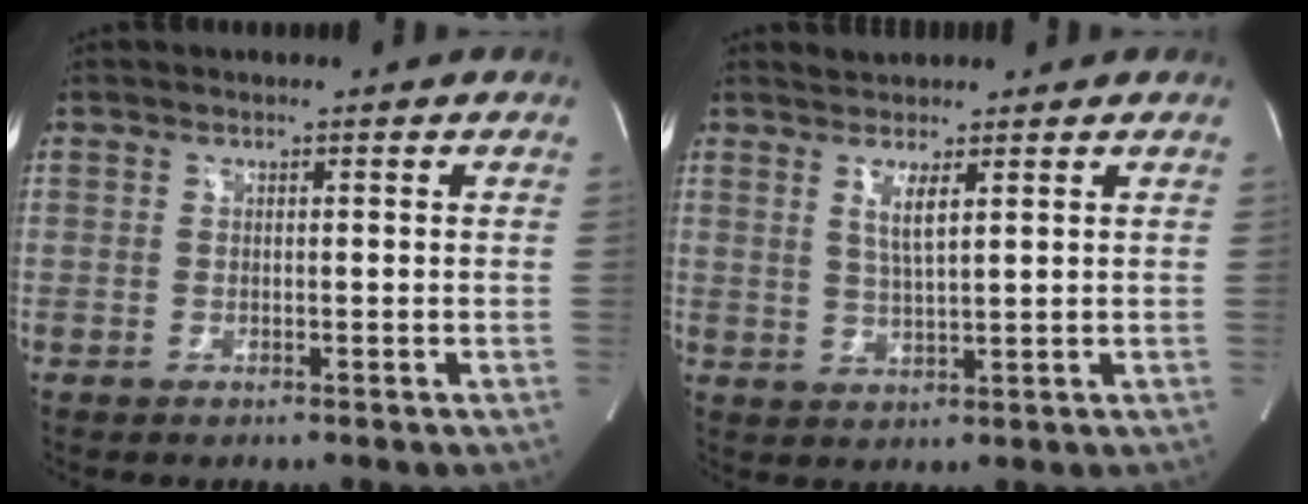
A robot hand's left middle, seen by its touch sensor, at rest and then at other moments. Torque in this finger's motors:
{"motor_torque": [0.67, -0.36, 0.06, 0.09]}